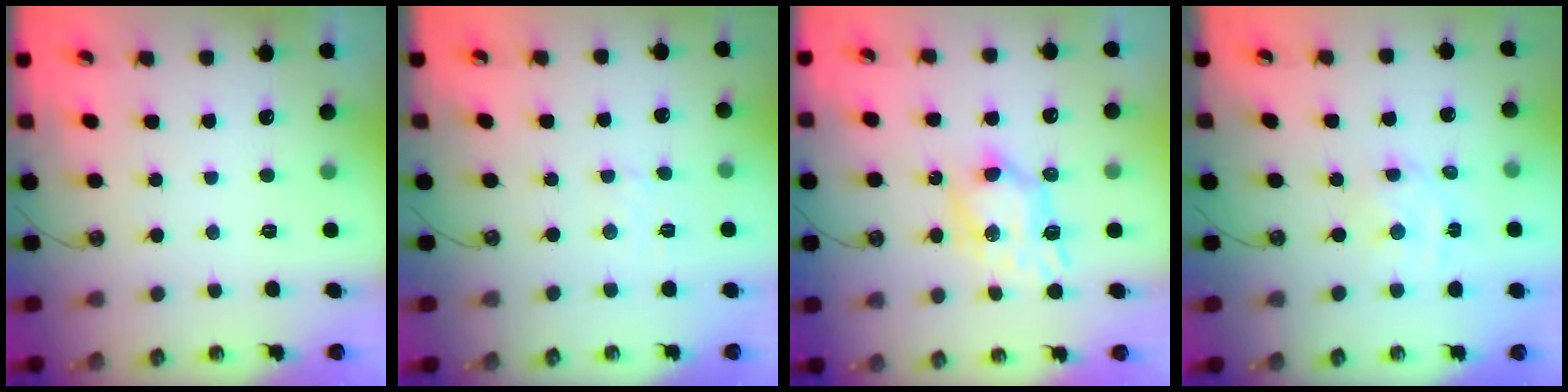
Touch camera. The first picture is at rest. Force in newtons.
{"total": 3.0, "press": 3.0, "slide": 0.4}
{"total": 8.0, "press": 8.0, "slide": 0.6}
{"total": 3.8, "press": 3.7, "slide": 0.5}